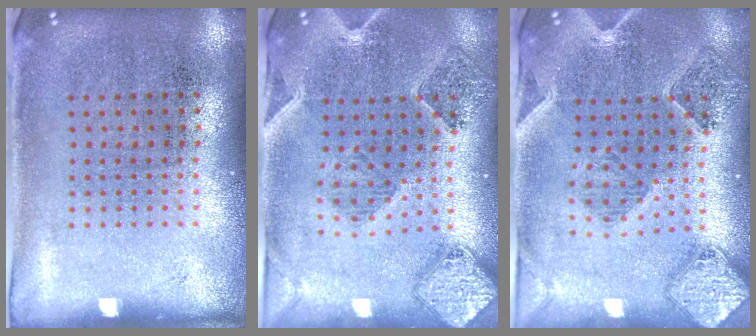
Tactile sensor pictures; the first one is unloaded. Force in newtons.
{"total": 1.5, "press": 1.5, "slide": 0.3}
{"total": 1.5, "press": 1.4, "slide": 0.4}